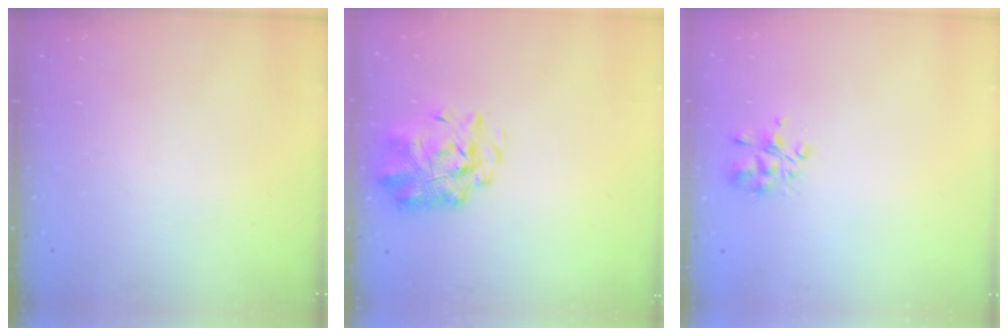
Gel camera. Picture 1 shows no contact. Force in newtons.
{"total": 2.9, "press": 2.8, "slide": 0.7}
{"total": 3.6, "press": 3.6, "slide": 0.2}